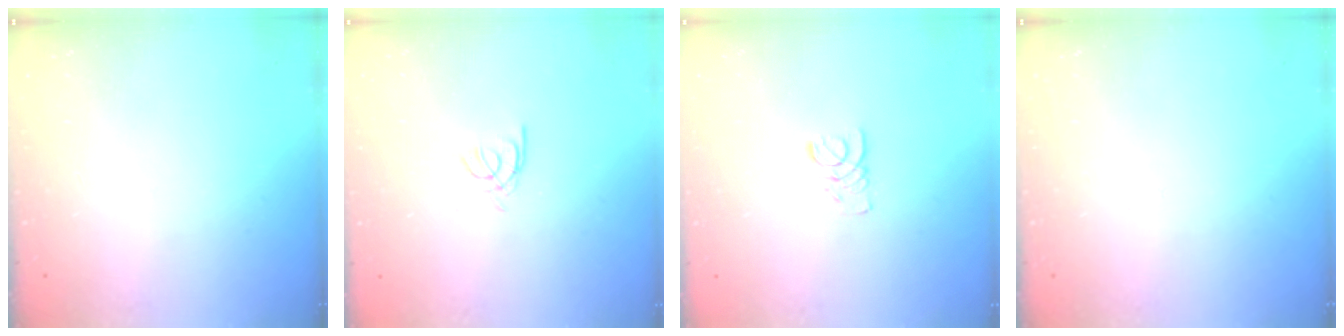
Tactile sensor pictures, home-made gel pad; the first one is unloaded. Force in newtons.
{"total": 2.2, "press": 2.2, "slide": 0.2}
{"total": 1.9, "press": 1.9, "slide": 0.2}
{"total": 0.0}